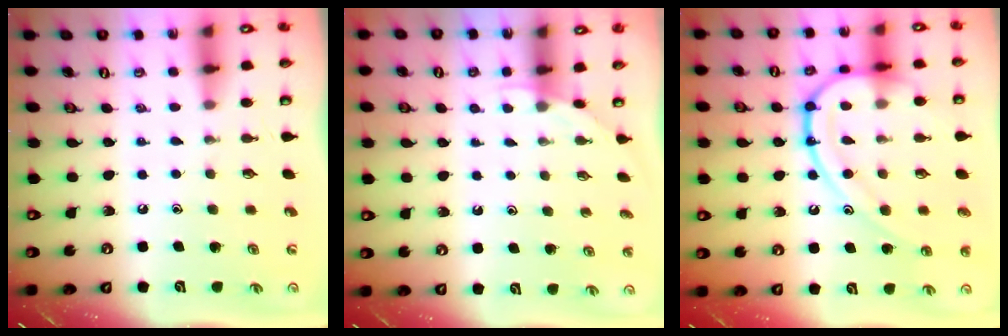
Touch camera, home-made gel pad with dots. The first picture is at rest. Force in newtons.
{"total": 2.5, "press": 2.5, "slide": 0.2}
{"total": 17.5, "press": 17.4, "slide": 1.8}